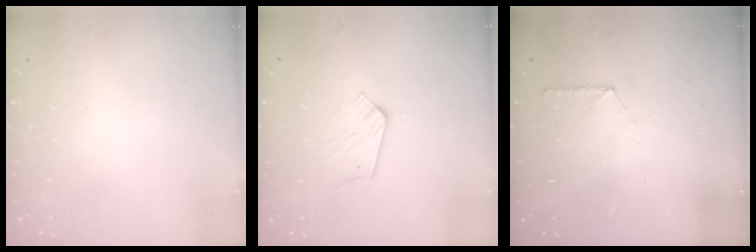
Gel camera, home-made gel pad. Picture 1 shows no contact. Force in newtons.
{"total": 6.0, "press": 5.9, "slide": 0.4}
{"total": 5.2, "press": 5.1, "slide": 0.6}